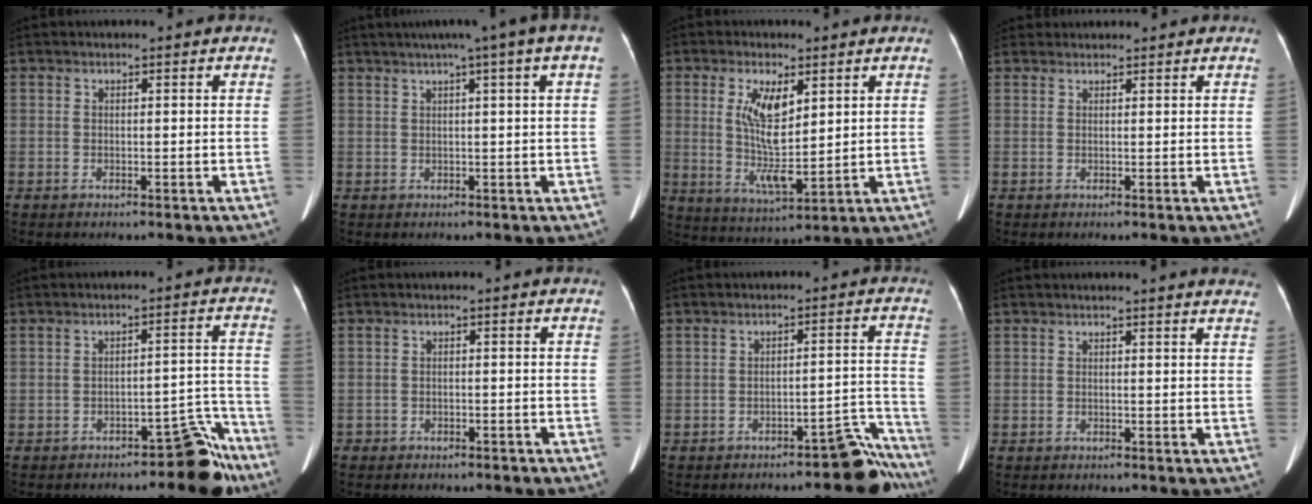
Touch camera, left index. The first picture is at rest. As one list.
[{"total": 8.8, "force": [5.0, -0.1, 7.2], "torque": [-0.101, 0.036, 0.057]}, {"total": 8.4, "force": [2.3, 2.6, 7.7], "torque": [-0.151, -0.007, 0.049]}, {"total": 3.7, "force": [3.6, 0.8, 0.4], "torque": [-0.009, 0.031, 0.058]}, {"total": 6.8, "force": [-5.6, 1.9, 3.2], "torque": [-0.014, 0.034, -0.073]}, {"total": 2.0, "force": [-1.7, 1.0, 0.4], "torque": [-0.008, 0.000, -0.022]}, {"total": 6.0, "force": [-5.6, 1.1, 2.0], "torque": [0.010, 0.036, -0.076]}, {"total": 7.8, "force": [7.4, 0.3, 2.3], "torque": [-0.023, 0.000, 0.060]}]